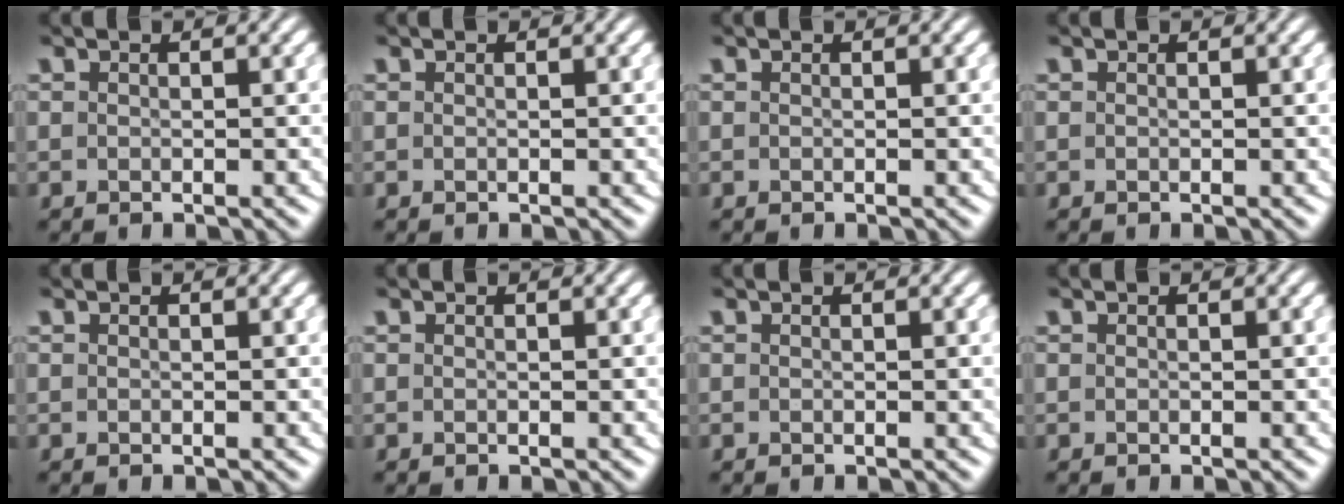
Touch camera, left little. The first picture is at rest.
{"total": 0.0}
{"total": 0.0}
{"total": 0.0}
{"total": 0.0}
{"total": 0.0}
{"total": 0.0}
{"total": 0.0}